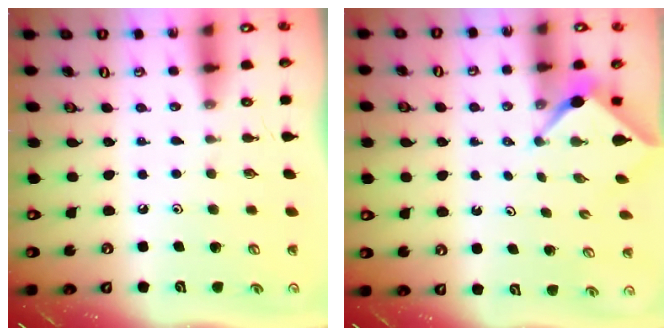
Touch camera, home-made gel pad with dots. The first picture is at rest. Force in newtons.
{"total": 2.5, "press": 2.5, "slide": 0.1}